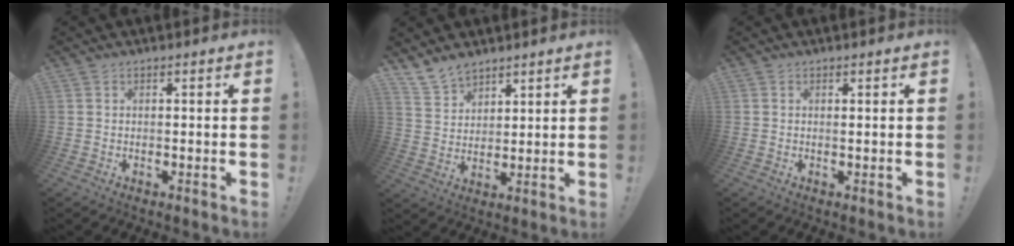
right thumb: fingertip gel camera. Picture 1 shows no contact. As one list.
[{"total": 8.1, "force": [6.7, 4.3, 1.7], "torque": [-0.044, -0.041, 0.133]}, {"total": 0.6, "force": [0.3, -0.3, 0.3], "torque": [0.007, -0.006, 0.002]}]